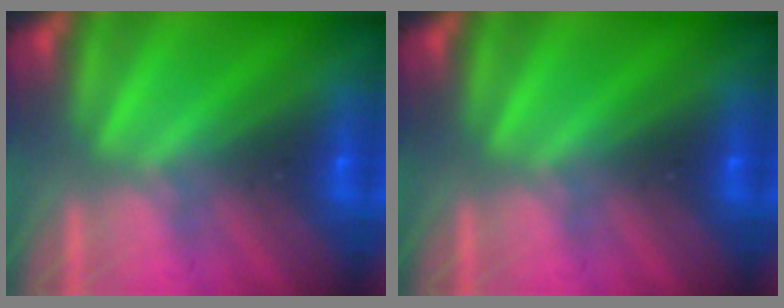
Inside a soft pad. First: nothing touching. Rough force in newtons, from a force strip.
{"total": 0.0}